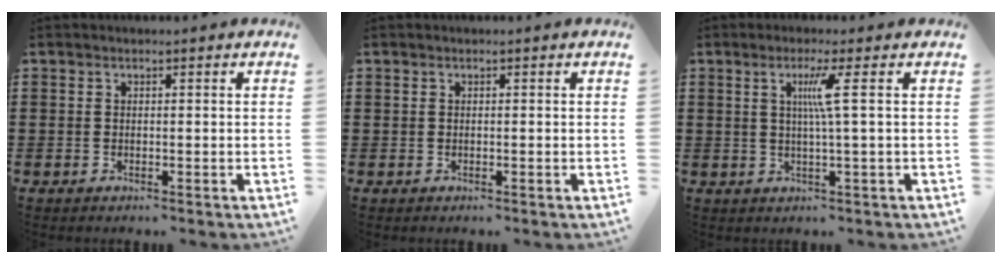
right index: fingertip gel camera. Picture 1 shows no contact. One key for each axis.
{"total": 0.0}
{"total": 4.4, "fx": 0.8, "fy": -0.8, "fz": 4.2, "tx": -0.082, "ty": -0.005, "tz": 0.008}